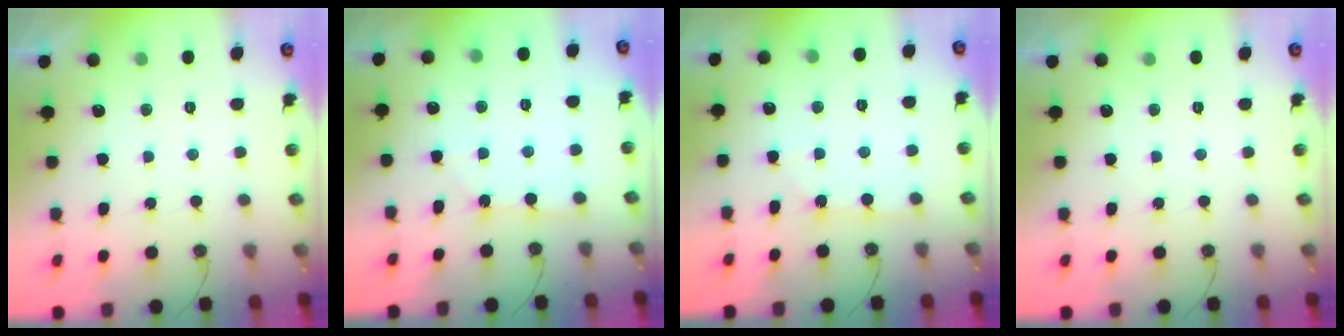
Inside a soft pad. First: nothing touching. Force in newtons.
{"total": 2.1, "press": 2.1, "slide": 0.2}
{"total": 4.9, "press": 4.9, "slide": 0.6}
{"total": 0.0}